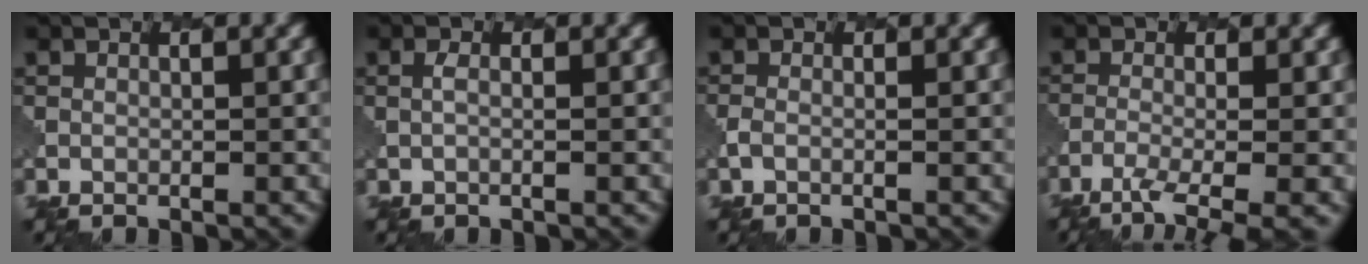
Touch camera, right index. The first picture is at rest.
{"total": 0.7, "force": [0.1, 0.1, 0.6], "torque": [-0.015, 0.001, 0.000]}
{"total": 0.7, "force": [-0.4, 0.3, 0.5], "torque": [-0.009, -0.001, -0.015]}
{"total": 4.1, "force": [-2.0, 1.1, 3.4], "torque": [-0.058, -0.005, -0.042]}